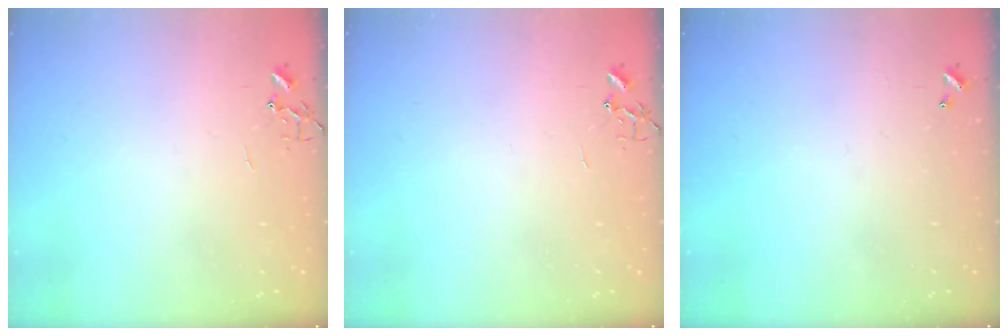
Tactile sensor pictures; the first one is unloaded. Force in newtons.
{"total": 0.0}
{"total": 0.0}